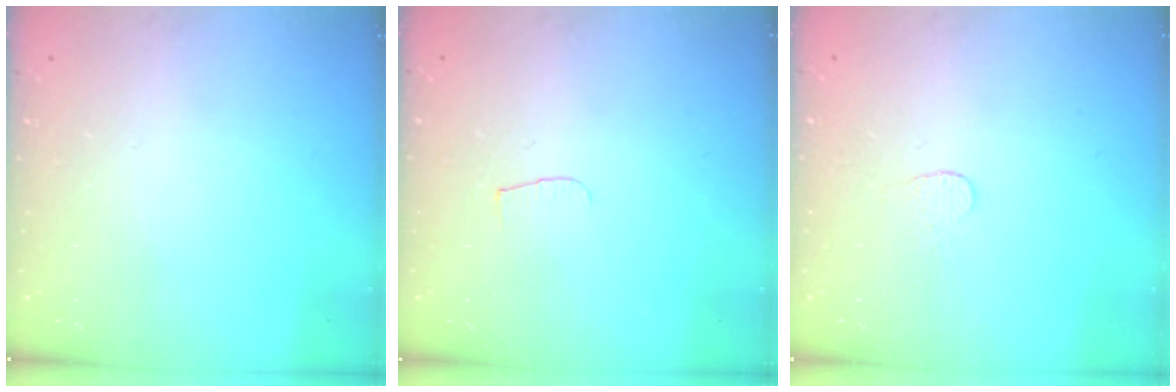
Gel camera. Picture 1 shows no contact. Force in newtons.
{"total": 3.8, "press": 3.8, "slide": 0.4}
{"total": 2.7, "press": 2.7, "slide": 0.3}